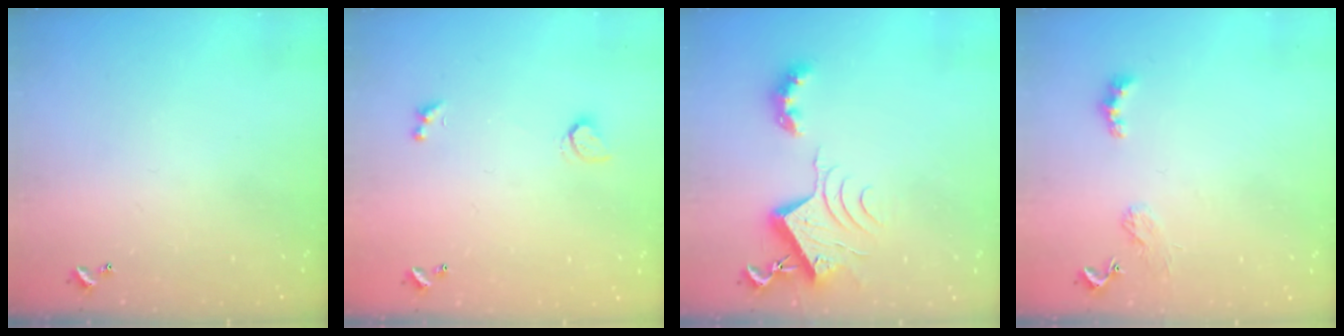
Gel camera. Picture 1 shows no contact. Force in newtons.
{"total": 1.3, "press": 1.2, "slide": 0.4}
{"total": 9.5, "press": 9.4, "slide": 1.1}
{"total": 2.4, "press": 2.3, "slide": 0.5}